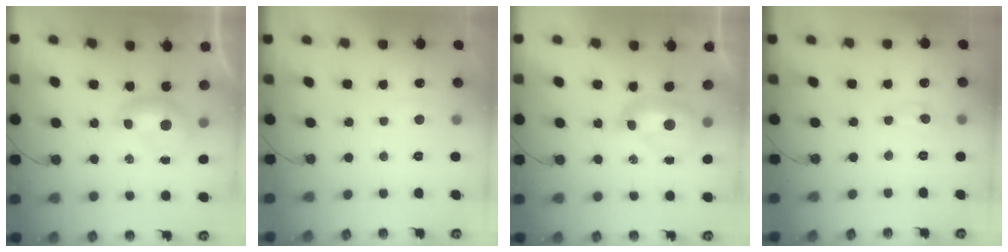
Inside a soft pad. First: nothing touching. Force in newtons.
{"total": 2.1, "press": 2.0, "slide": 0.5}
{"total": 2.1, "press": 2.0, "slide": 0.6}
{"total": 0.0}